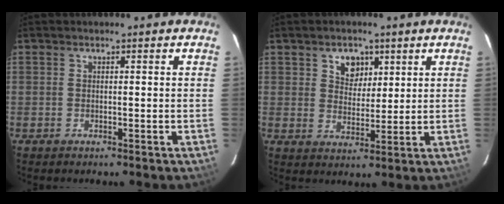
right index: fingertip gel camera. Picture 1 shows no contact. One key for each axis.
{"total": 5.4, "fx": 2.5, "fy": 4.1, "fz": 2.5, "tx": -0.032, "ty": 0.003, "tz": 0.048}